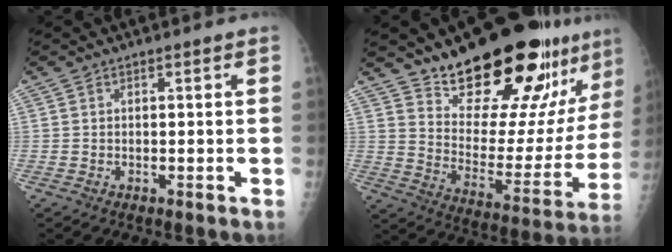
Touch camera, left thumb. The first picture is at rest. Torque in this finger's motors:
{"motor_torque": [1.14, 0.93, 1.49, -1.28, 0.18]}